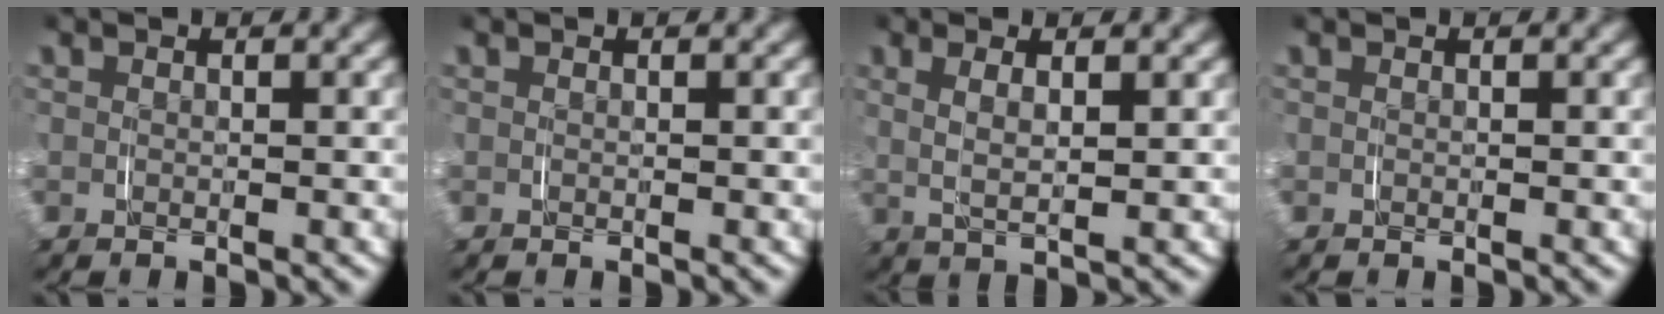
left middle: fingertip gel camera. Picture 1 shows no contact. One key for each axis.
{"total": 0.0}
{"total": 3.4, "fx": 1.0, "fy": 1.2, "fz": 2.9, "tx": -0.054, "ty": 0.001, "tz": 0.023}
{"total": 0.0}